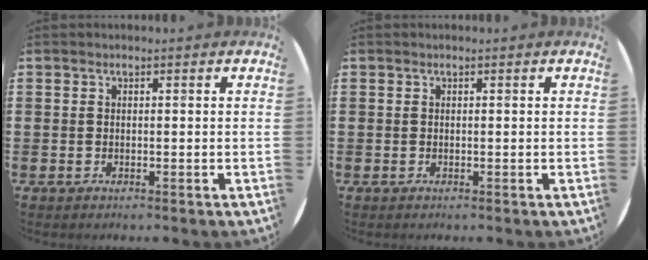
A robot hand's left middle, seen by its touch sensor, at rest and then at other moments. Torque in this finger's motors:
{"motor_torque": [0.00, 0.00, 0.00, 0.00]}